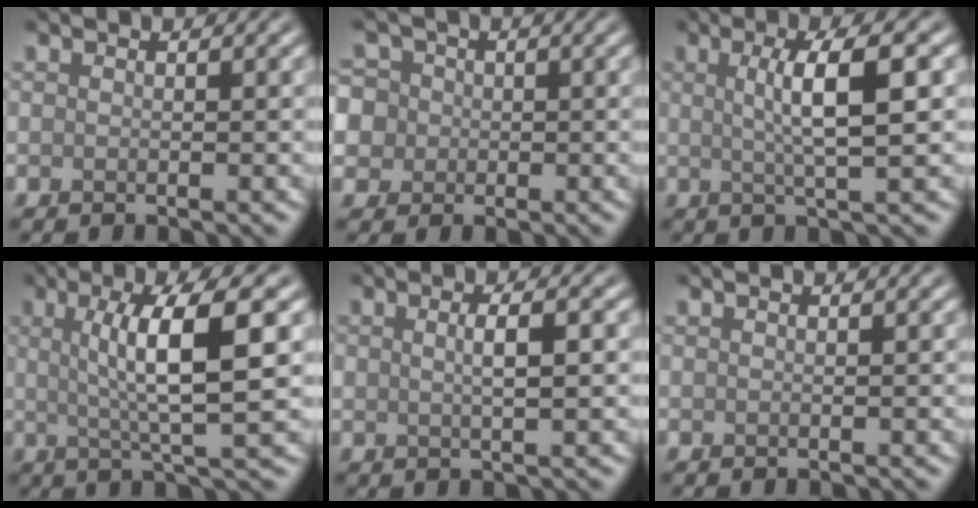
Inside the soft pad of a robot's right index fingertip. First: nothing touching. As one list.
[{"total": 7.3, "force": [0.8, 6.8, 2.7], "torque": [-0.054, 0.038, -0.020]}, {"total": 5.3, "force": [0.9, 1.1, 5.1], "torque": [-0.077, 0.008, 0.012]}, {"total": 7.3, "force": [1.3, 1.5, 7.0], "torque": [-0.107, 0.007, 0.022]}, {"total": 2.5, "force": [0.4, 0.6, 2.4], "torque": [-0.038, 0.006, 0.005]}, {"total": 0.0}]